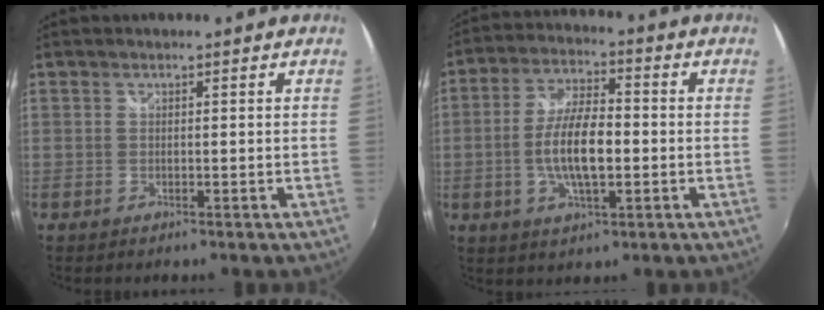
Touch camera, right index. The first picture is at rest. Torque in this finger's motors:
{"motor_torque": [1.75, -0.39, 0.99, 0.21]}